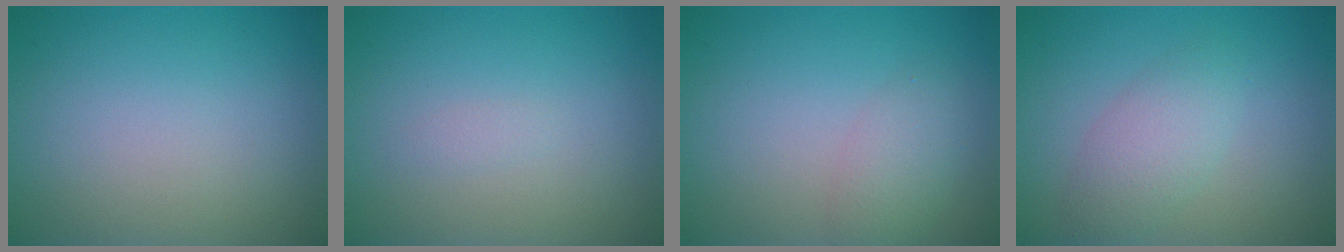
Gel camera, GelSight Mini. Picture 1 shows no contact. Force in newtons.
{"total": 0.5, "press": 0.5, "slide": 0.0}
{"total": 2.1, "press": 2.1, "slide": 0.1}
{"total": 3.0, "press": 3.0, "slide": 0.0}